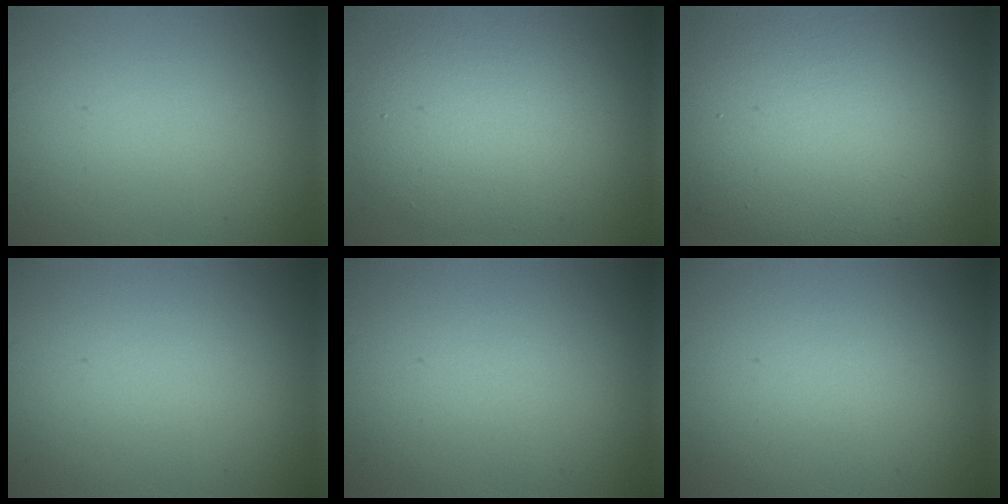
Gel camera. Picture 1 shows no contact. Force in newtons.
{"total": 7.8, "press": 7.8, "slide": 0.6}
{"total": 14.8, "press": 14.8, "slide": 0.7}
{"total": 0.0}
{"total": 0.0}
{"total": 0.0}